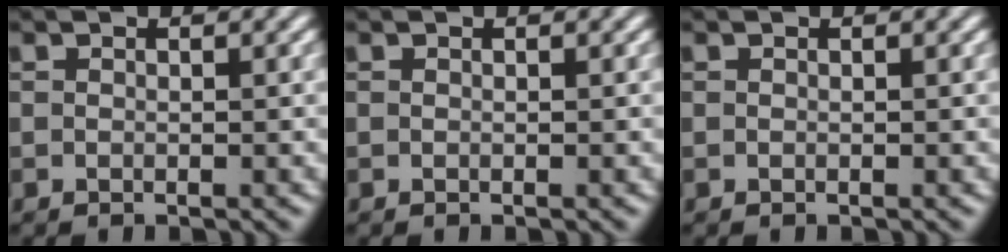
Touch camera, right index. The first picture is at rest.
{"total": 0.0}
{"total": 0.0}